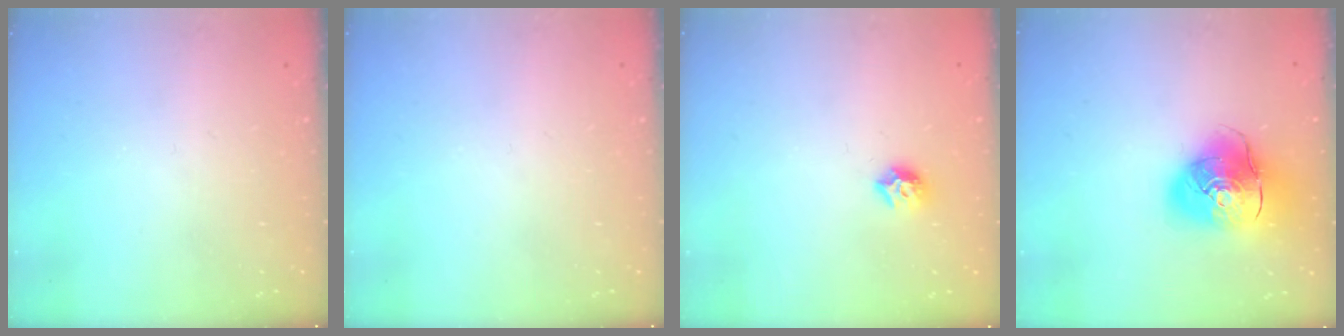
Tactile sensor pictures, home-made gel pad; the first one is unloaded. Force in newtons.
{"total": 0.0}
{"total": 7.5, "press": 7.5, "slide": 0.6}
{"total": 17.0, "press": 16.8, "slide": 2.6}